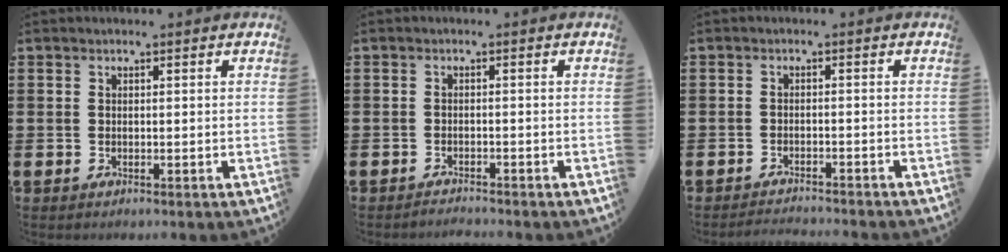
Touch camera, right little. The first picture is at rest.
{"total": 1.2, "force": [-1.2, -0.1, -0.1], "torque": [0.000, 0.002, -0.024]}
{"total": 1.6, "force": [-1.6, -0.1, 0.1], "torque": [-0.004, 0.004, -0.032]}